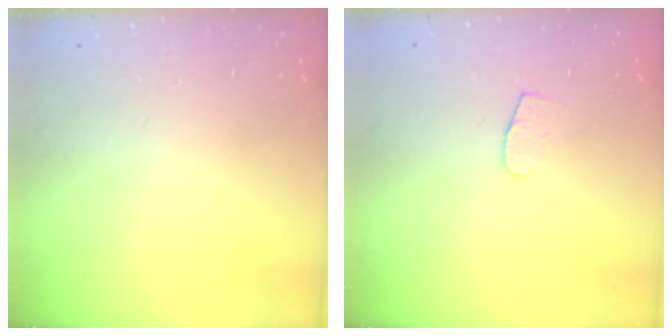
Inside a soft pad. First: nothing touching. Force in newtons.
{"total": 4.6, "press": 4.6, "slide": 0.4}